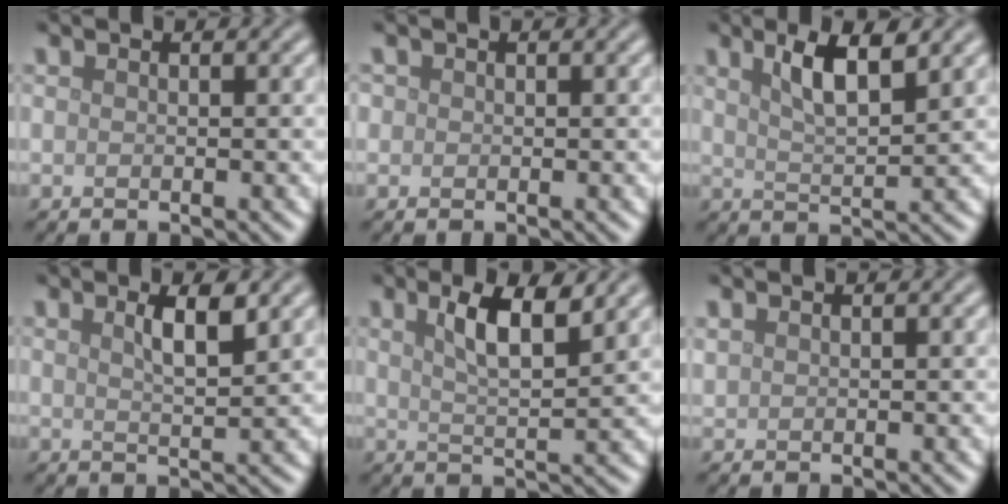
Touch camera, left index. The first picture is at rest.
{"total": 0.6, "force": [0.1, 0.6, 0.1], "torque": [0.005, 0.001, -0.002]}
{"total": 4.4, "force": [2.5, 1.1, 3.5], "torque": [-0.059, 0.003, 0.043]}
{"total": 2.9, "force": [1.5, 0.7, 2.4], "torque": [-0.036, 0.002, 0.024]}
{"total": 4.7, "force": [2.4, 1.2, 3.9], "torque": [-0.068, 0.002, 0.041]}
{"total": 0.6, "force": [0.5, 0.2, 0.1], "torque": [-0.004, 0.001, 0.015]}